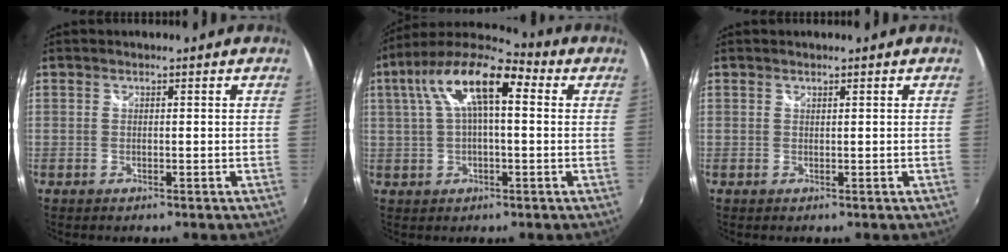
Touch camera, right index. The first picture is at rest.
{"total": 14.0, "force": [3.6, 5.1, 12.5], "torque": [-0.229, 0.032, 0.051]}
{"total": 0.0}